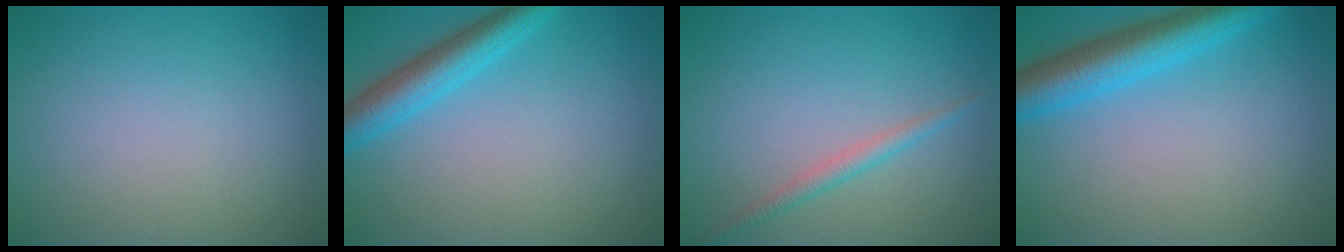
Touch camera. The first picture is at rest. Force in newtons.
{"total": 4.2, "press": 4.2, "slide": 0.3}
{"total": 1.6, "press": 1.6, "slide": 0.1}
{"total": 5.8, "press": 5.8, "slide": 0.3}